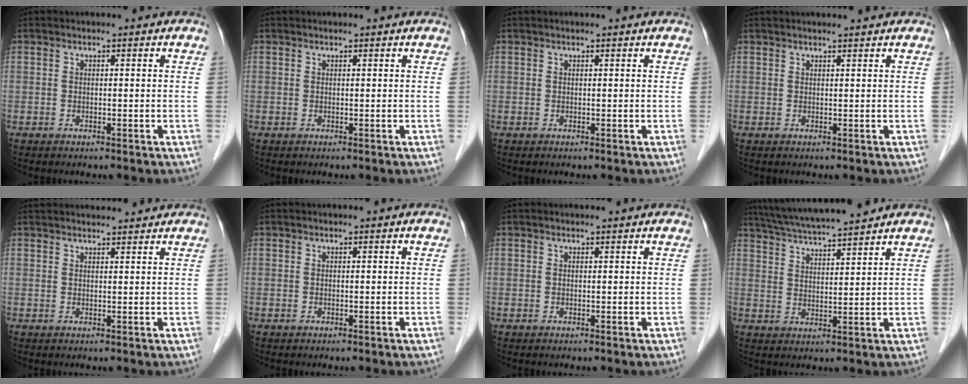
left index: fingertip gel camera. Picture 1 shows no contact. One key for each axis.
{"total": 1.1, "fx": 1.0, "fy": 0.0, "fz": 0.4, "tx": -0.007, "ty": 0.013, "tz": 0.017}
{"total": 1.5, "fx": 1.4, "fy": 0.0, "fz": 0.6, "tx": -0.008, "ty": 0.019, "tz": 0.020}
{"total": 3.1, "fx": 2.9, "fy": -0.1, "fz": 1.3, "tx": -0.015, "ty": 0.019, "tz": 0.039}
{"total": 8.9, "fx": 8.4, "fy": 1.1, "fz": 2.7, "tx": -0.035, "ty": 0.032, "tz": 0.110}
{"total": 0.0}
{"total": 1.3, "fx": 1.2, "fy": 0.0, "fz": 0.3, "tx": -0.009, "ty": 0.009, "tz": 0.016}
{"total": 12.4, "fx": 11.1, "fy": 0.0, "fz": 5.4, "tx": -0.100, "ty": 0.022, "tz": 0.179}